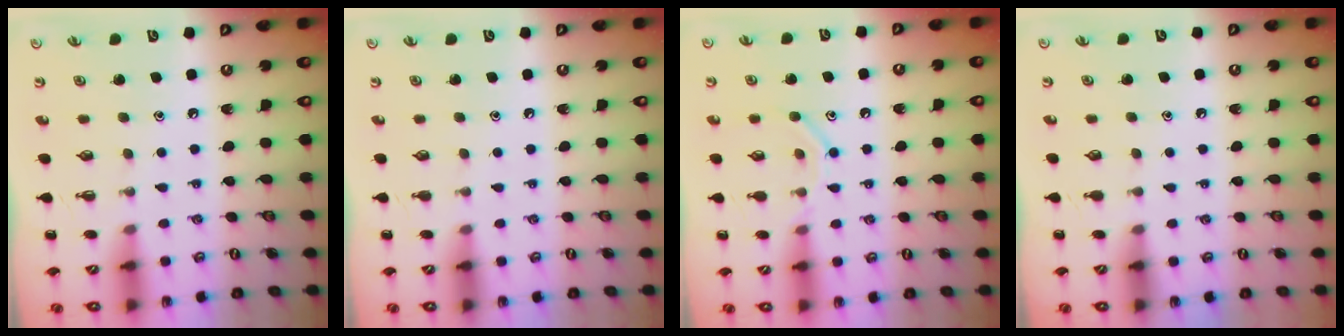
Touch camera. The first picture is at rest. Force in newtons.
{"total": 0.0}
{"total": 9.5, "press": 9.4, "slide": 1.4}
{"total": 0.9, "press": 0.9, "slide": 0.2}